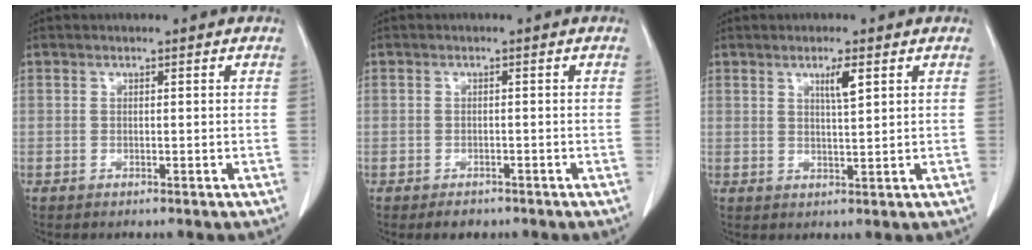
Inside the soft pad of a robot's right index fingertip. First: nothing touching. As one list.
[{"total": 2.3, "force": [-1.5, 1.5, 0.7], "torque": [-0.010, 0.002, -0.016]}, {"total": 3.1, "force": [1.5, 0.1, 2.7], "torque": [-0.046, -0.004, 0.026]}]